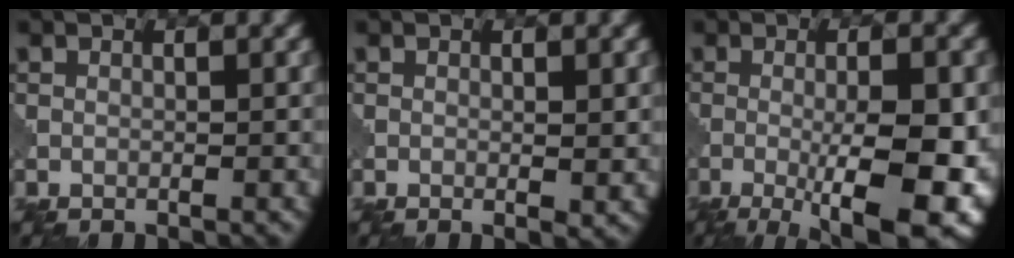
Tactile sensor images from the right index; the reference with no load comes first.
{"total": 1.3, "force": [0.1, 0.2, 1.2], "torque": [-0.016, -0.005, 0.000]}
{"total": 11.5, "force": [-2.9, 3.2, 10.7], "torque": [-0.147, -0.008, -0.038]}